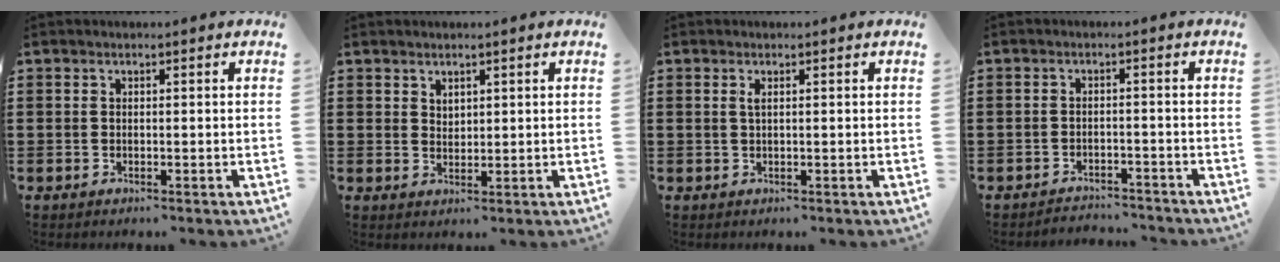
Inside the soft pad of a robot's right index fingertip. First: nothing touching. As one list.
[{"total": 1.7, "force": [1.4, 0.8, 0.1], "torque": [-0.004, 0.002, 0.028]}, {"total": 0.9, "force": [0.3, 0.1, 0.9], "torque": [-0.018, 0.001, 0.005]}, {"total": 2.5, "force": [-2.5, 0.2, -0.1], "torque": [-0.007, -0.001, -0.054]}]